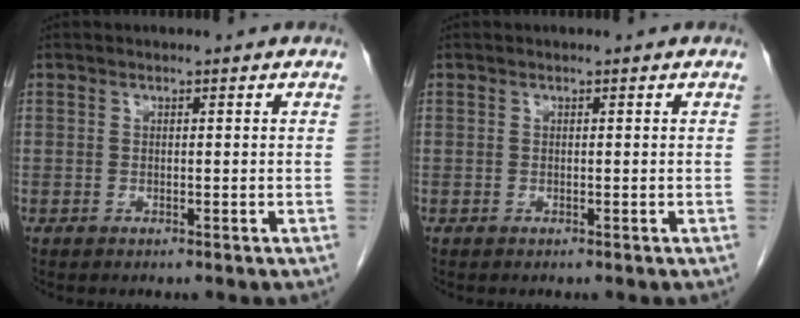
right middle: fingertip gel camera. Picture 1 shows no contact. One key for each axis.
{"total": 0.0}